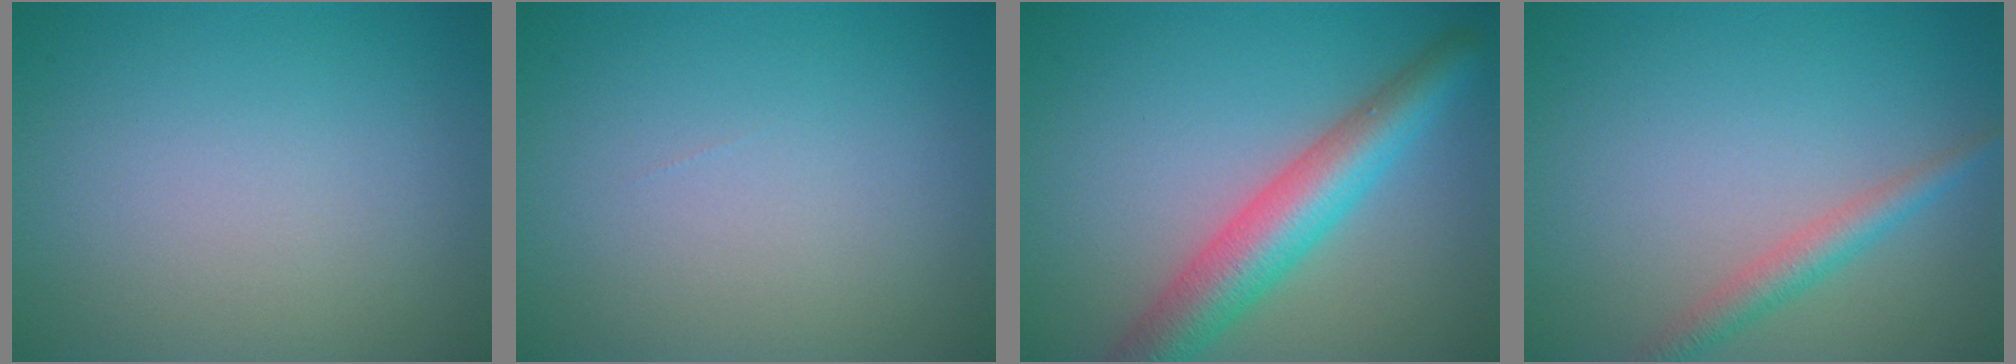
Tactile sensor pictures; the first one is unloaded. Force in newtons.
{"total": 0.0}
{"total": 6.3, "press": 6.3, "slide": 0.2}
{"total": 2.4, "press": 2.4, "slide": 0.1}